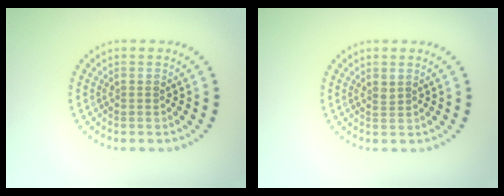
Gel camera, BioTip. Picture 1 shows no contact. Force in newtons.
{"total": 0.6, "press": 0.5, "slide": 0.3}